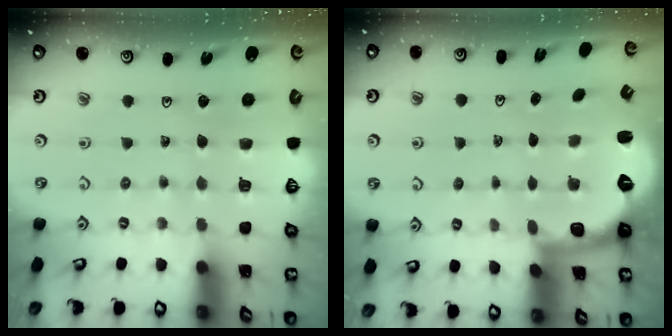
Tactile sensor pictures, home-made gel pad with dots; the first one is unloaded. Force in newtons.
{"total": 2.6, "press": 1.6, "slide": 2.1}